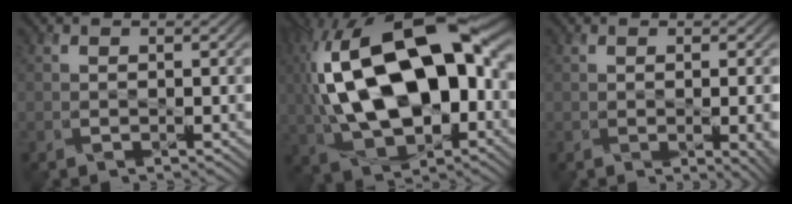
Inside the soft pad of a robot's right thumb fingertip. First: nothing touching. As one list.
[{"total": 19.9, "force": [2.1, 11.0, 16.5], "torque": [-0.338, 0.011, 0.032]}, {"total": 4.9, "force": [-1.0, 1.9, 4.4], "torque": [-0.045, -0.013, 0.006]}]